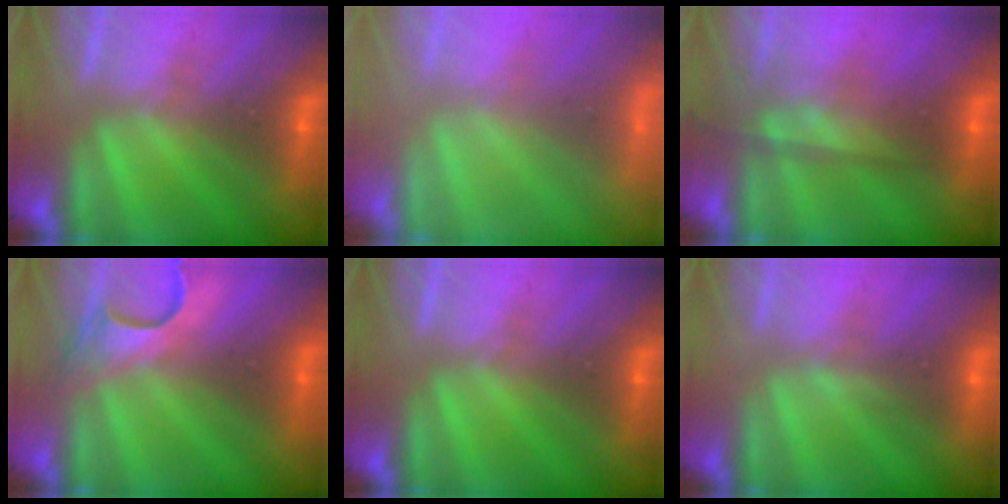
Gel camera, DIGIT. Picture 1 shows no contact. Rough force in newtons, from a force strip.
{"total": 6.5}
{"total": 6.9}
{"total": 3.9}
{"total": 0.0}
{"total": 2.9}